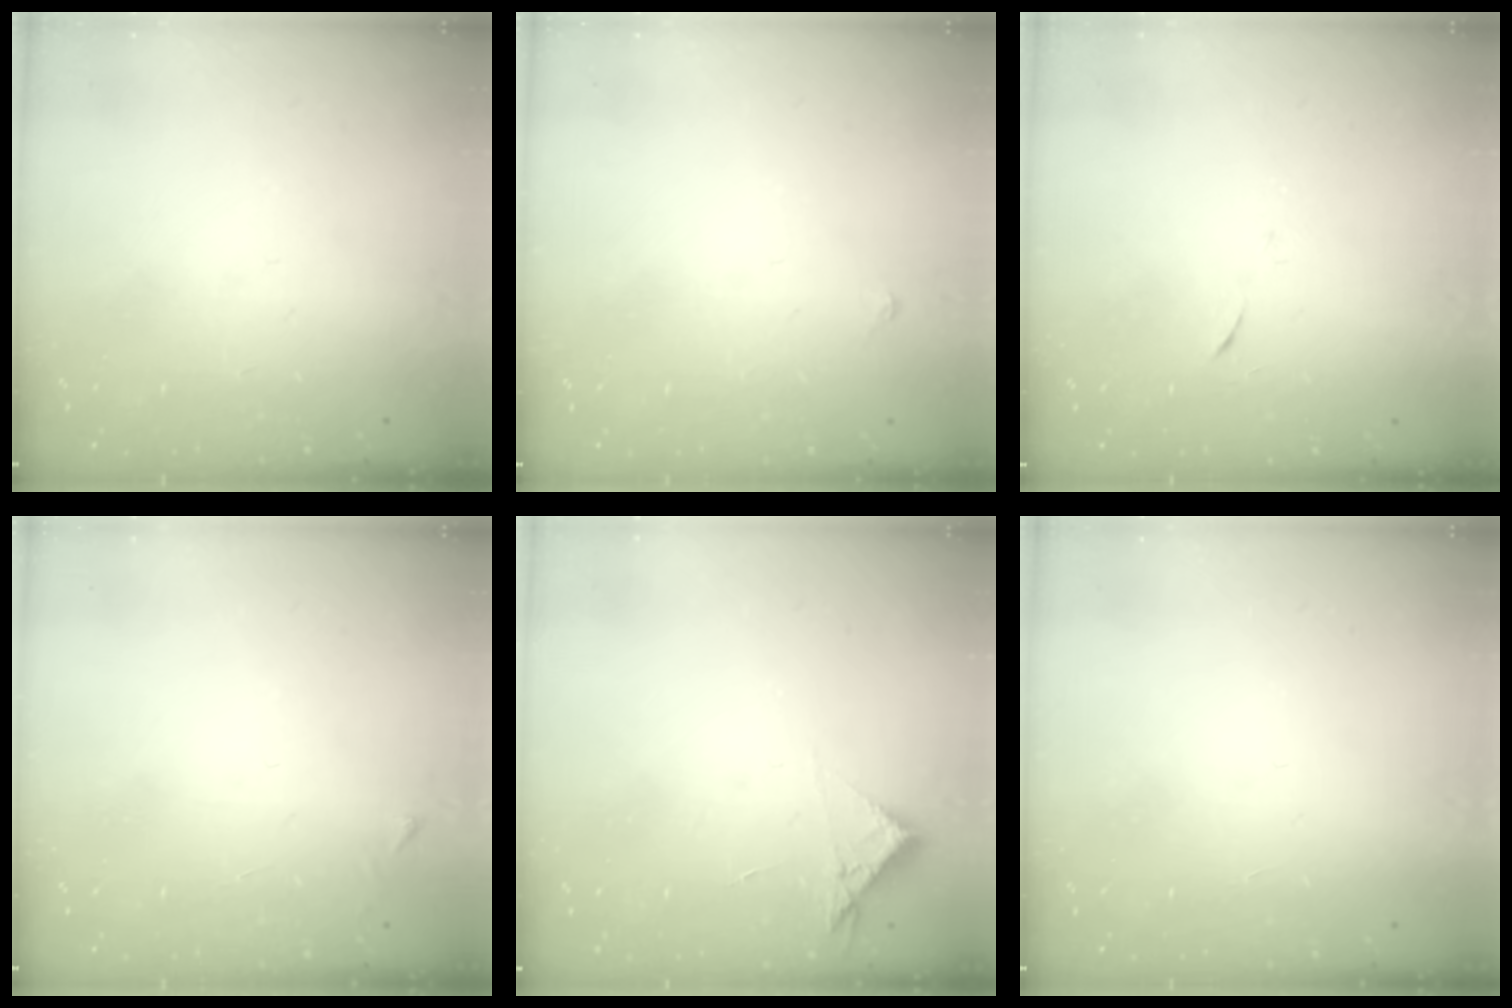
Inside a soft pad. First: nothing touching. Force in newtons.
{"total": 3.0, "press": 3.0, "slide": 0.5}
{"total": 6.2, "press": 6.1, "slide": 0.7}
{"total": 2.6, "press": 2.6, "slide": 0.3}
{"total": 3.1, "press": 3.1, "slide": 0.5}
{"total": 1.7, "press": 1.6, "slide": 0.1}